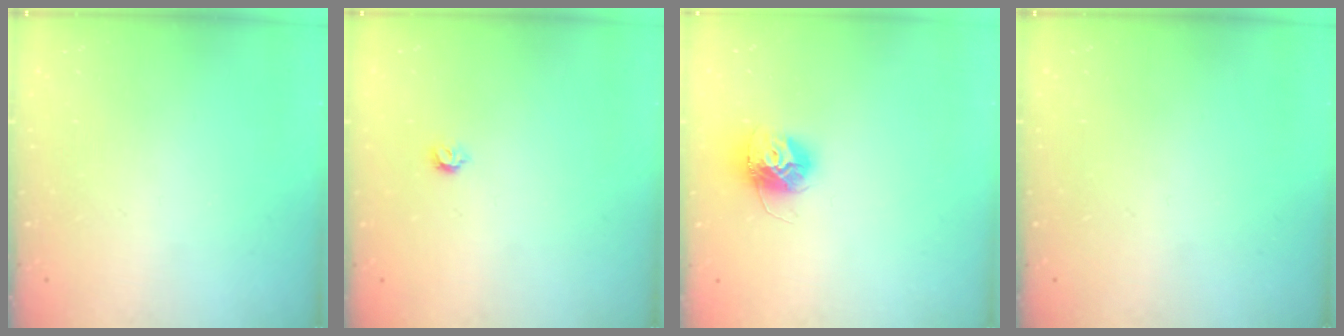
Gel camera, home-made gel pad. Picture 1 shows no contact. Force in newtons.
{"total": 3.9, "press": 3.8, "slide": 0.8}
{"total": 11.8, "press": 11.8, "slide": 0.9}
{"total": 0.0}